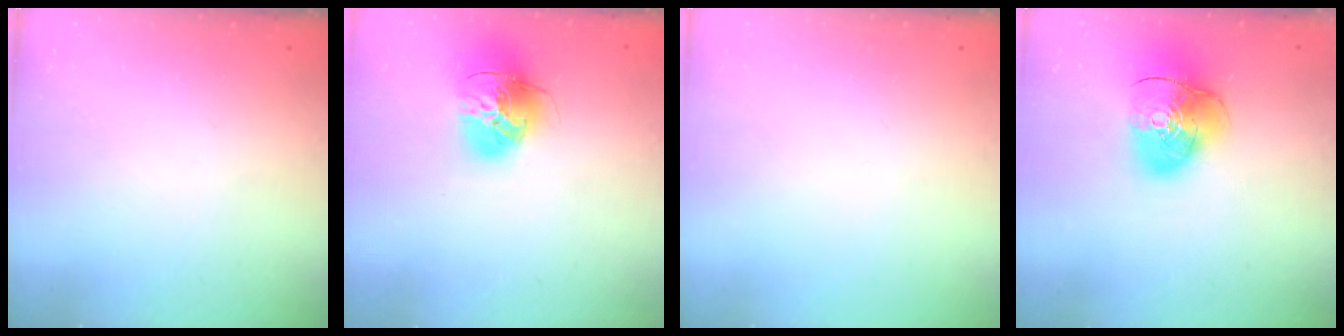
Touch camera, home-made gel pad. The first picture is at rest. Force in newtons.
{"total": 16.3, "press": 16.2, "slide": 1.6}
{"total": 0.0}
{"total": 14.3, "press": 14.2, "slide": 1.9}